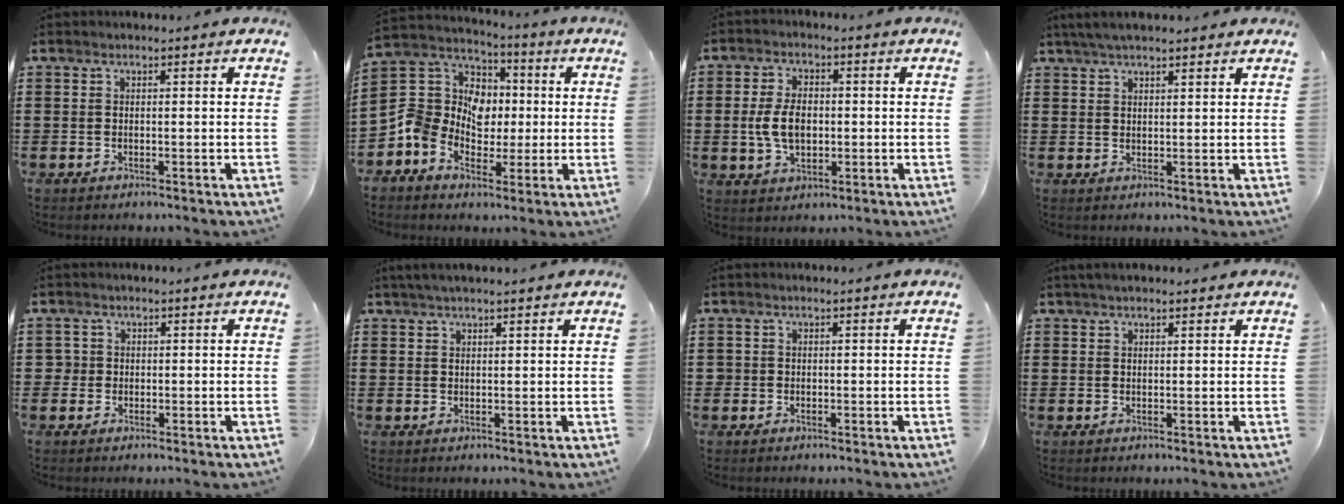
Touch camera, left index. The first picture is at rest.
{"total": 9.7, "force": [-1.8, 8.7, 3.7], "torque": [-0.126, 0.007, -0.042]}
{"total": 6.5, "force": [-0.2, 3.9, 5.1], "torque": [-0.119, 0.005, -0.010]}
{"total": 3.3, "force": [2.6, 0.7, 1.8], "torque": [-0.041, 0.005, 0.049]}
{"total": 1.6, "force": [0.0, 1.6, 0.3], "torque": [-0.013, 0.007, -0.003]}
{"total": 1.8, "force": [1.5, 0.1, 1.0], "torque": [-0.021, 0.003, 0.027]}
{"total": 0.8, "force": [-0.1, 0.8, 0.2], "torque": [-0.006, 0.004, -0.002]}
{"total": 1.6, "force": [1.3, 0.4, 0.8], "torque": [-0.017, 0.004, 0.024]}